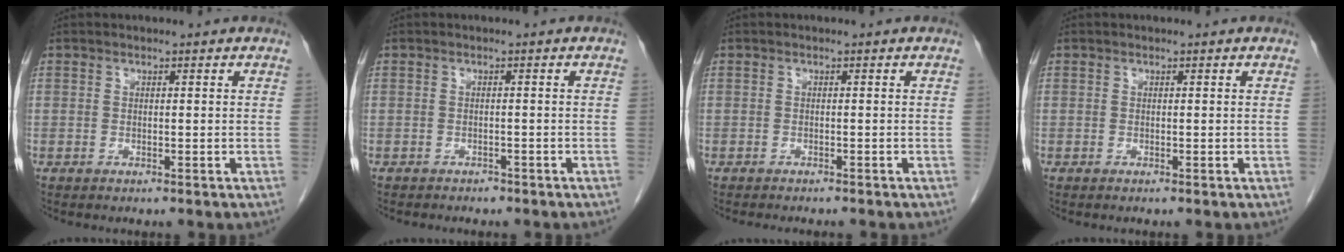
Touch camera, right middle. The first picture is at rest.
{"total": 2.4, "force": [-2.0, 1.1, 0.7], "torque": [-0.016, 0.000, -0.019]}
{"total": 3.5, "force": [-3.1, 0.7, 1.4], "torque": [-0.020, -0.007, -0.037]}
{"total": 0.0}